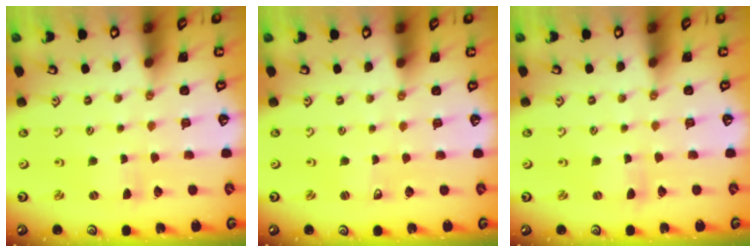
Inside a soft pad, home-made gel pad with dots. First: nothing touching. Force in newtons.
{"total": 0.8, "press": 0.7, "slide": 0.2}
{"total": 0.8, "press": 0.8, "slide": 0.1}